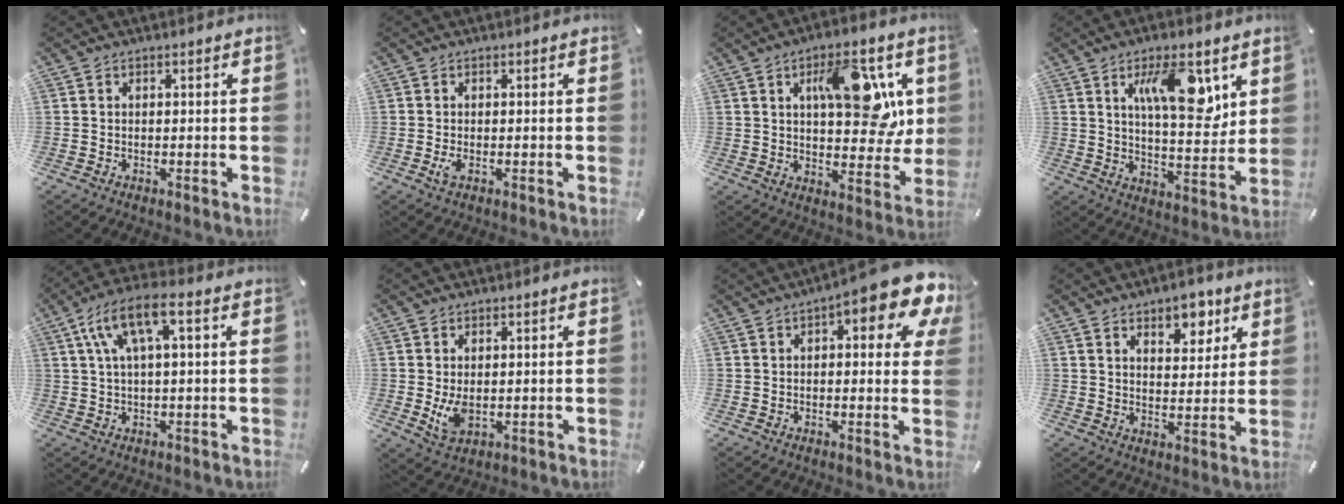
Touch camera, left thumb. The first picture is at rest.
{"total": 2.1, "force": [-0.4, 0.7, 1.9], "torque": [-0.046, -0.007, -0.010]}
{"total": 15.5, "force": [6.1, 7.8, 12.0], "torque": [-0.154, -0.020, 0.097]}
{"total": 14.3, "force": [6.7, 5.9, 11.2], "torque": [-0.163, -0.027, 0.110]}
{"total": 10.4, "force": [2.8, 3.6, 9.3], "torque": [-0.186, 0.002, 0.051]}
{"total": 5.2, "force": [0.4, 3.3, 4.0], "torque": [-0.078, -0.010, 0.006]}
{"total": 13.3, "force": [6.8, 4.3, 10.5], "torque": [-0.135, -0.043, 0.109]}
{"total": 8.0, "force": [5.3, 4.7, 3.8], "torque": [-0.027, -0.032, 0.086]}